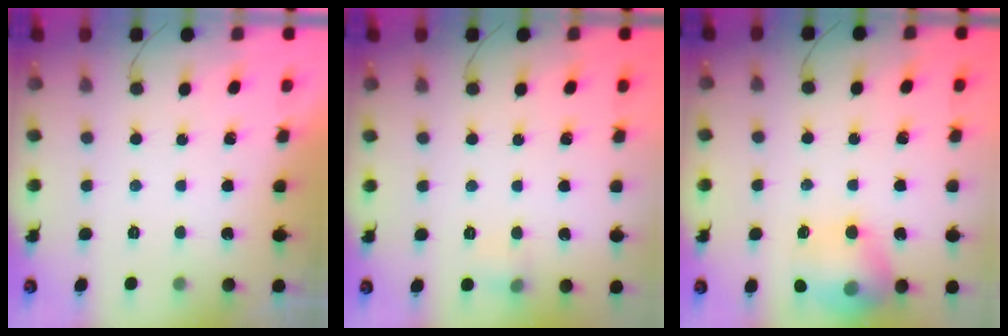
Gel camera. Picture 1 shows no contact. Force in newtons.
{"total": 6.9, "press": 6.8, "slide": 1.3}
{"total": 16.3, "press": 16.2, "slide": 1.3}